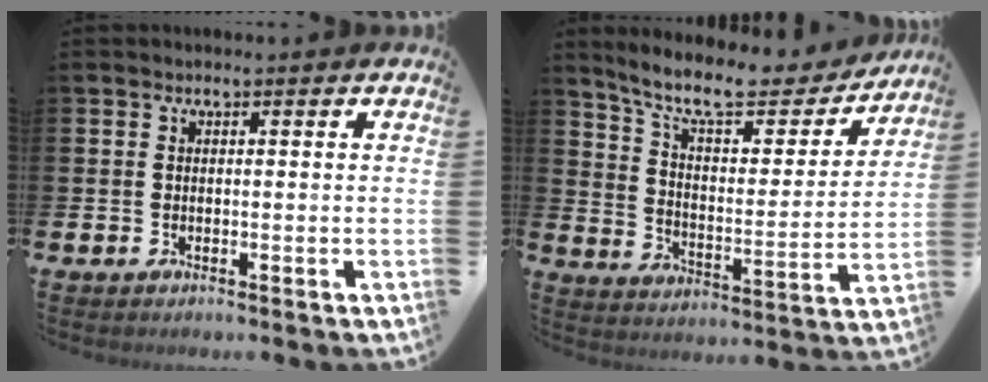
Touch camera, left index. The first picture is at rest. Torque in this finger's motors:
{"motor_torque": [1.11, -1.03, 0.76, 0.21]}